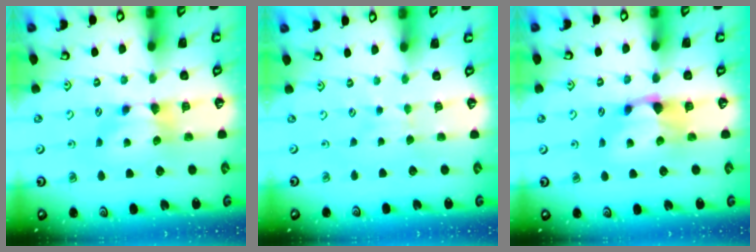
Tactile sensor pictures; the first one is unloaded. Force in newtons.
{"total": 3.8, "press": 3.8, "slide": 0.3}
{"total": 1.6, "press": 1.0, "slide": 1.3}